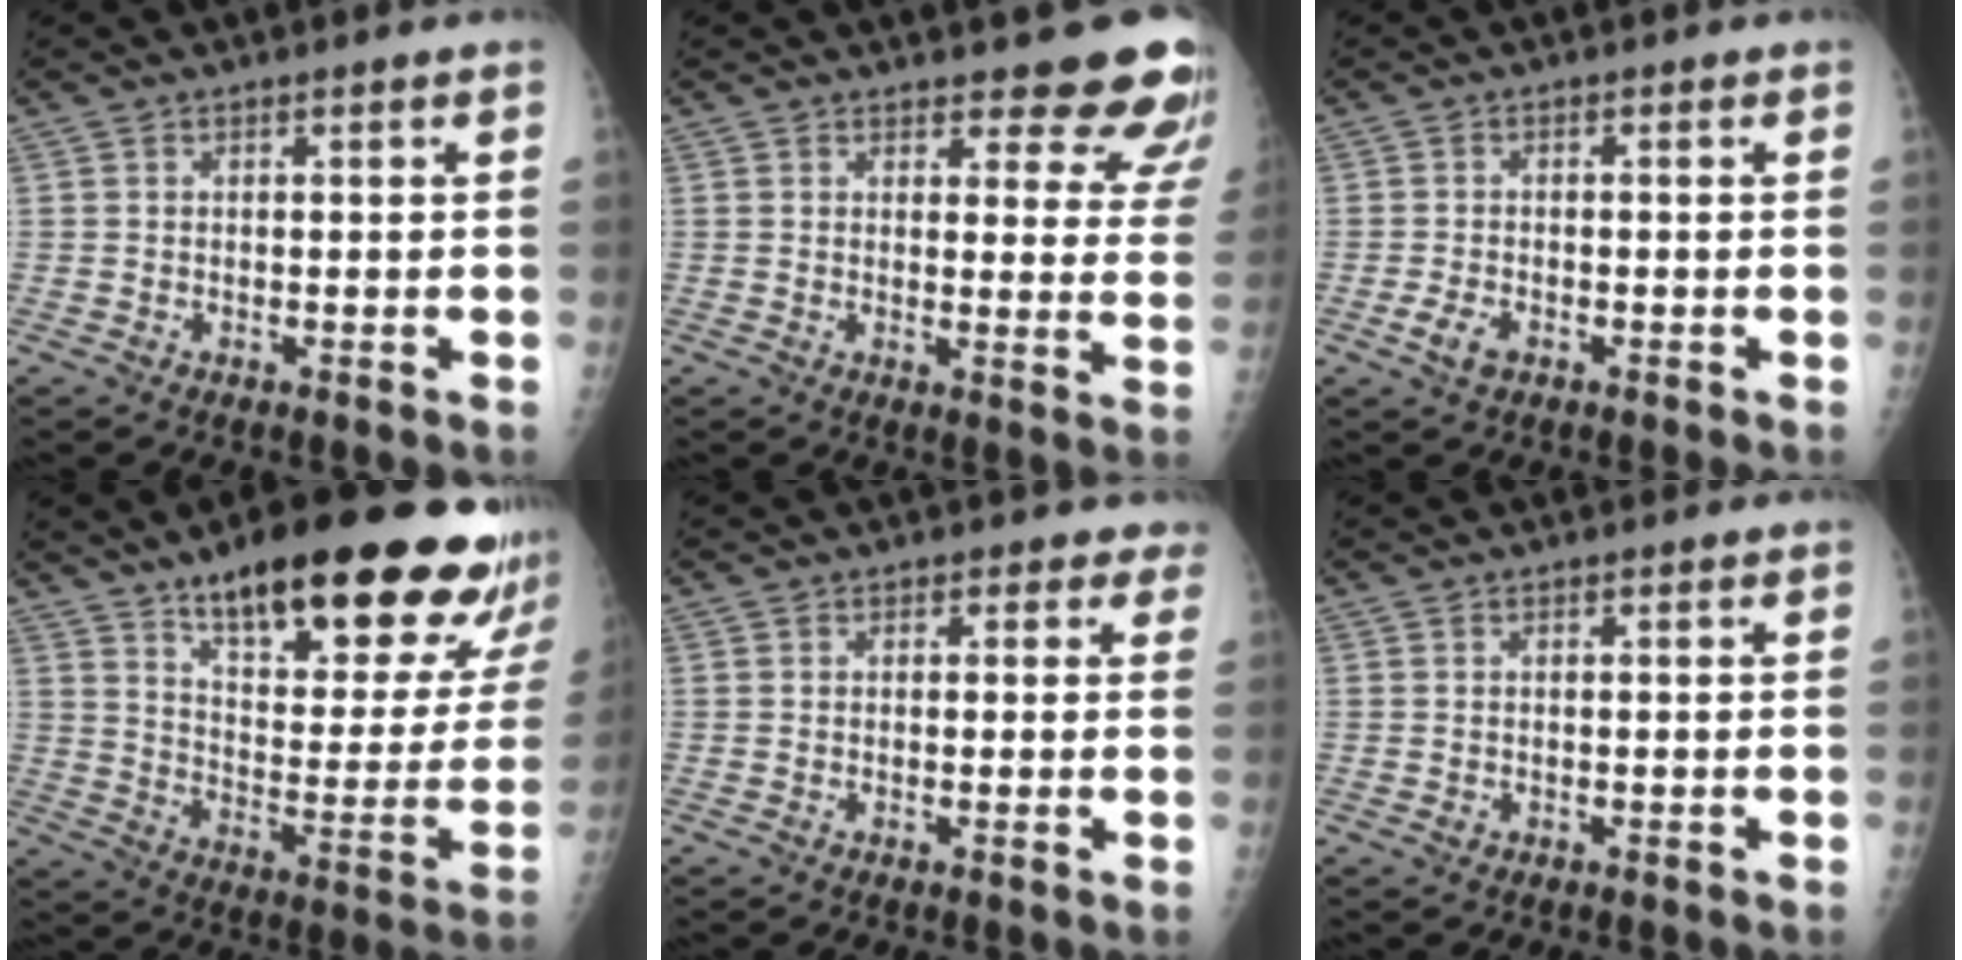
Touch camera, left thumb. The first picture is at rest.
{"total": 12.9, "force": [11.6, 4.0, 4.0], "torque": [0.003, -0.082, 0.110]}
{"total": 3.2, "force": [-1.5, 1.9, 2.1], "torque": [-0.039, 0.001, -0.028]}
{"total": 29.5, "force": [20.0, 8.1, 20.1], "torque": [-0.246, -0.078, 0.286]}
{"total": 2.1, "force": [1.3, 1.6, 0.5], "torque": [0.022, -0.005, 0.002]}
{"total": 0.6, "force": [0.0, 0.5, 0.2], "torque": [-0.001, 0.001, -0.001]}